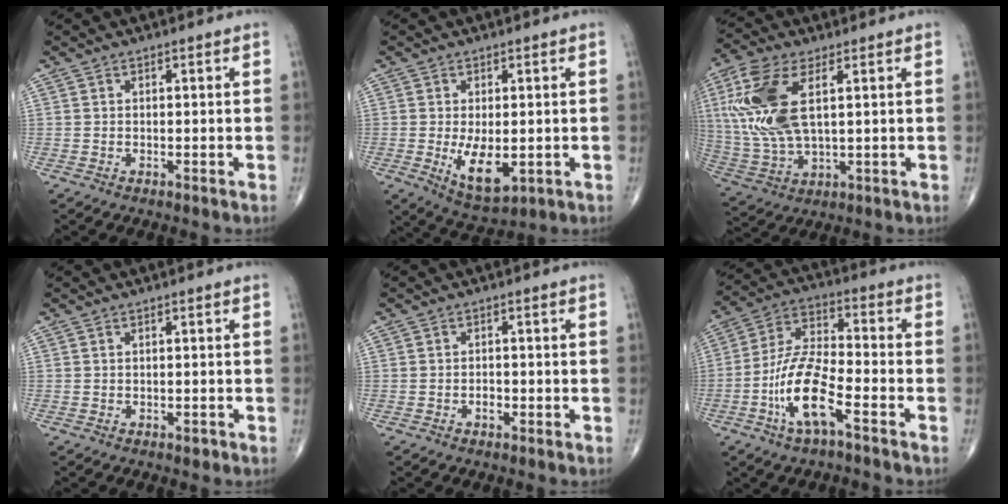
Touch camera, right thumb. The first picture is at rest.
{"total": 8.1, "force": [-1.3, 3.9, 7.0], "torque": [-0.108, -0.019, -0.010]}
{"total": 16.2, "force": [3.8, 7.5, 13.8], "torque": [-0.318, -0.002, 0.078]}
{"total": 0.8, "force": [-0.4, 0.4, 0.5], "torque": [-0.002, 0.000, -0.005]}
{"total": 1.4, "force": [-0.7, 0.9, 0.9], "torque": [-0.009, 0.004, -0.013]}
{"total": 12.7, "force": [-5.6, 3.9, 10.8], "torque": [-0.223, 0.037, -0.108]}